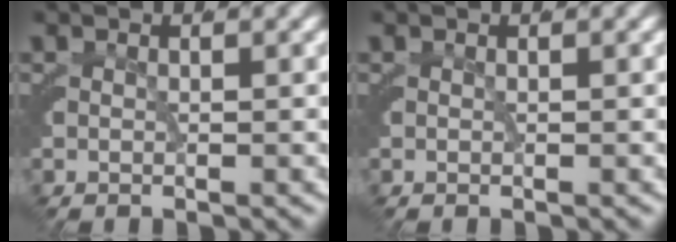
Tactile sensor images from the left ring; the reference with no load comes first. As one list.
[{"total": 0.0}]